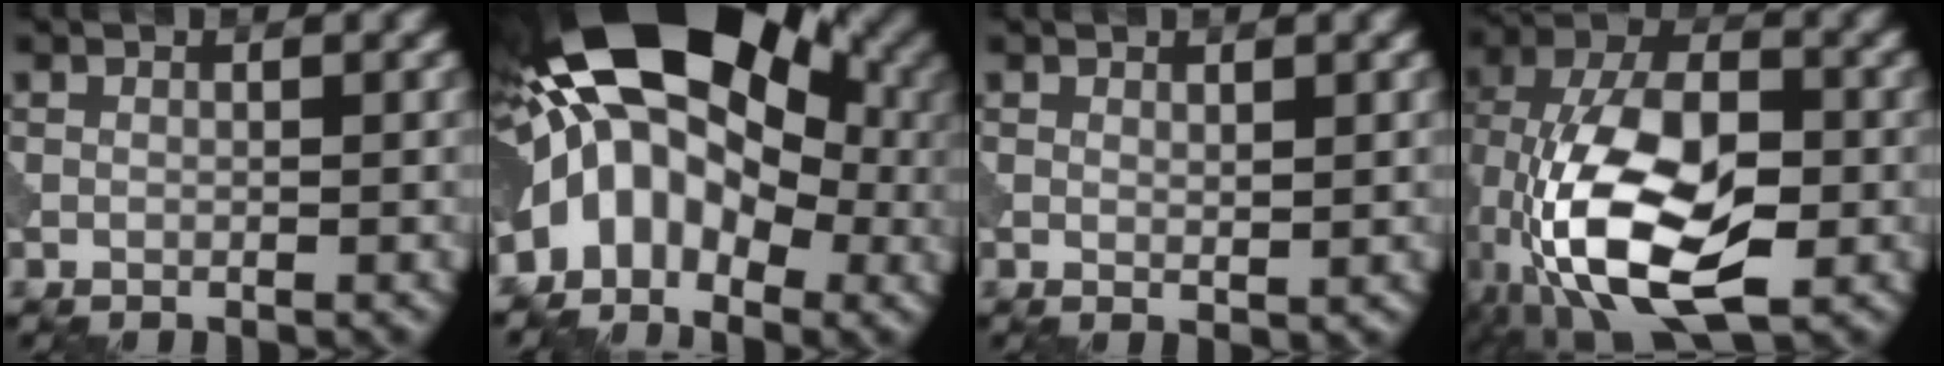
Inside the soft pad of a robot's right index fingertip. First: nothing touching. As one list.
[{"total": 15.9, "force": [0.5, 10.3, 12.2], "torque": [-0.188, 0.019, 0.004]}, {"total": 0.7, "force": [0.4, 0.2, 0.5], "torque": [-0.009, -0.003, 0.009]}, {"total": 15.6, "force": [-4.6, 7.8, 12.7], "torque": [-0.247, -0.011, -0.087]}]